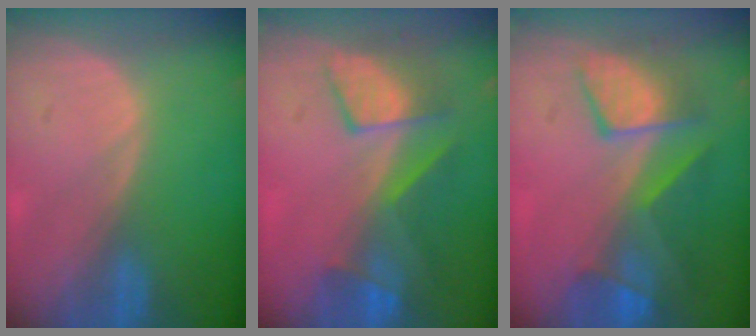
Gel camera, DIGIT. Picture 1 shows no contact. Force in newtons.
{"total": 8.1, "press": 7.6, "slide": 2.7}
{"total": 9.3, "press": 8.4, "slide": 4.0}